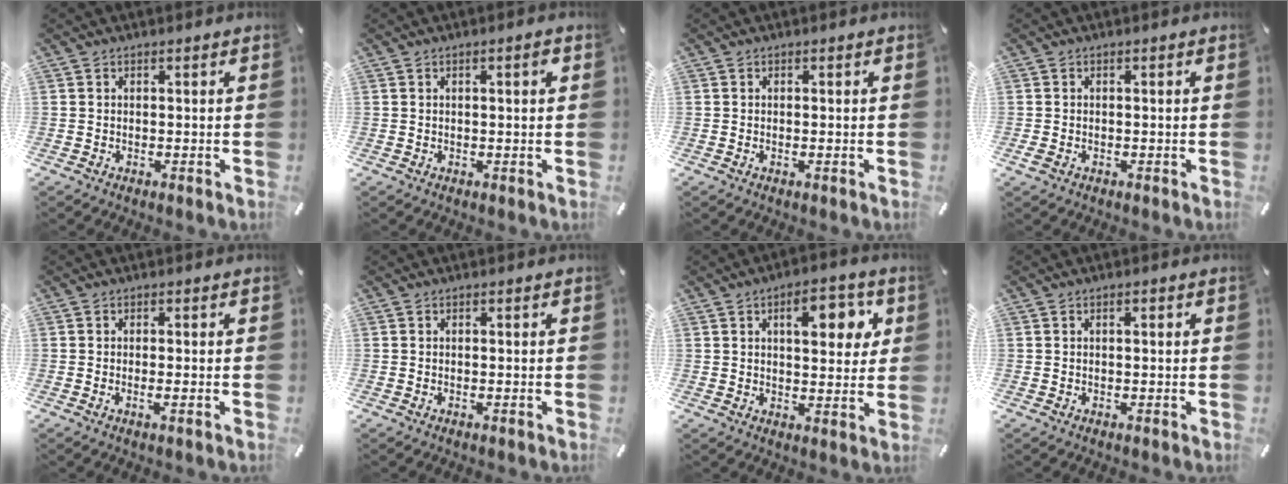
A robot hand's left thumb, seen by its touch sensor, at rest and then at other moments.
{"total": 1.6, "force": [0.4, 0.3, 1.5], "torque": [-0.029, 0.005, 0.005]}
{"total": 0.5, "force": [0.0, 0.0, 0.5], "torque": [-0.010, -0.001, -0.001]}
{"total": 1.0, "force": [-0.5, 0.7, 0.6], "torque": [-0.016, -0.001, -0.011]}
{"total": 1.6, "force": [-0.3, 0.1, 1.5], "torque": [-0.026, -0.003, -0.005]}
{"total": 0.0}
{"total": 10.0, "force": [3.9, 5.1, 7.6], "torque": [-0.093, -0.008, 0.057]}
{"total": 0.9, "force": [0.2, 0.4, 0.7], "torque": [-0.015, 0.005, 0.002]}